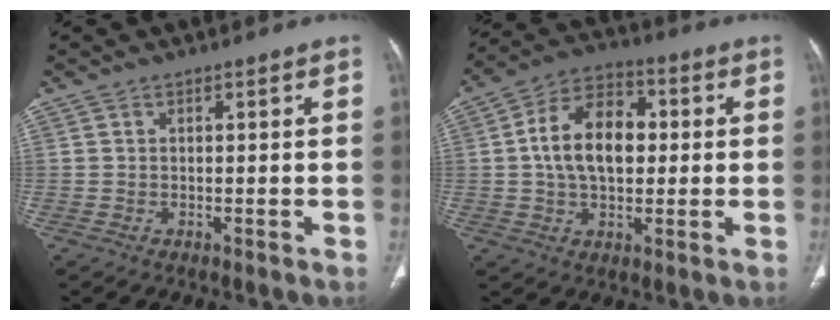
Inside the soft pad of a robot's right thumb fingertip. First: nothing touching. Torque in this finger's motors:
{"motor_torque": [-0.12, 0.60, 0.34, 0.32, 0.13]}